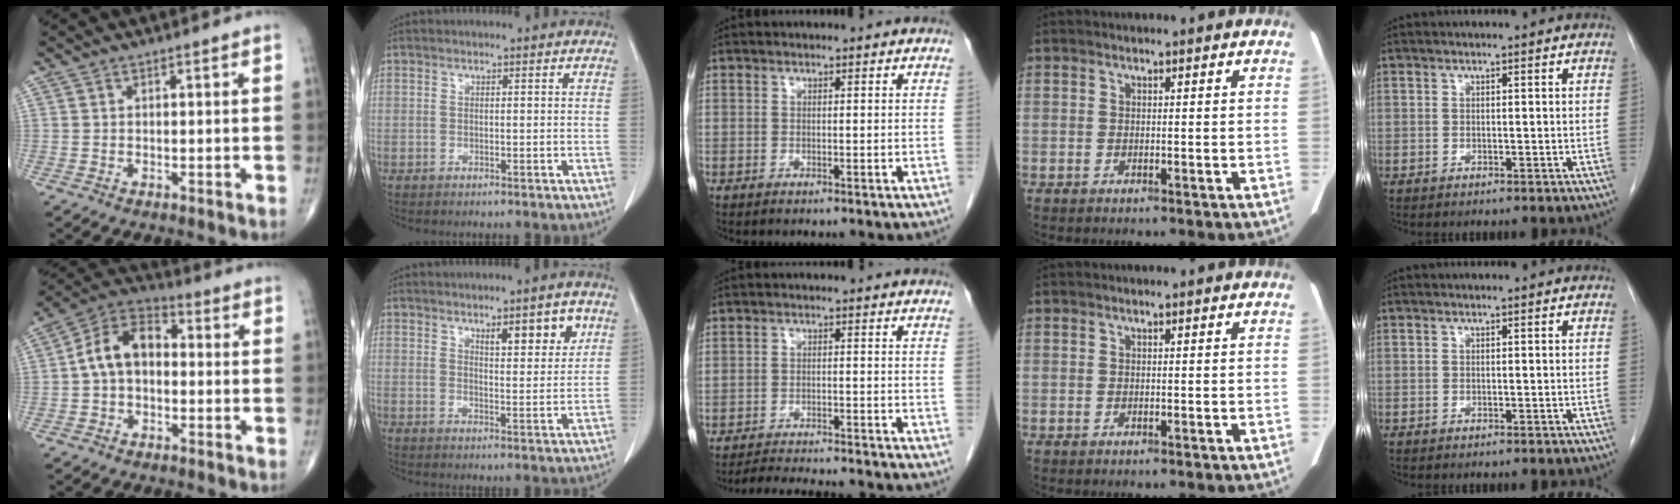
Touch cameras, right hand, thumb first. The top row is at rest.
{"thumb": {"total": 10.5, "force": [-0.1, 7.0, 7.8], "torque": [-0.128, 0.036, -0.017]}, "index": {"total": 5.7, "force": [3.3, 1.3, 4.5], "torque": [-0.065, -0.006, 0.048]}, "middle": {"total": 11.6, "force": [-10.9, 0.7, 4.0], "torque": [-0.053, -0.007, -0.148]}}